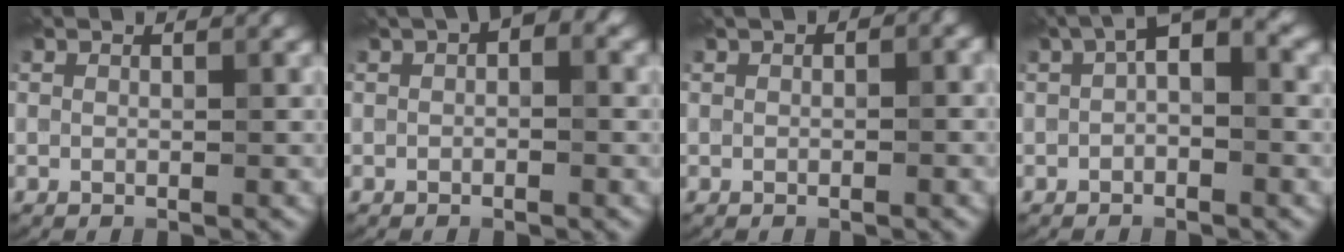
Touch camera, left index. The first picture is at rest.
{"total": 1.8, "force": [0.2, 0.9, 1.5], "torque": [-0.019, 0.012, -0.001]}
{"total": 1.7, "force": [0.3, 1.0, 1.3], "torque": [-0.012, 0.007, 0.004]}
{"total": 3.3, "force": [0.2, 1.5, 2.9], "torque": [-0.048, 0.015, -0.006]}